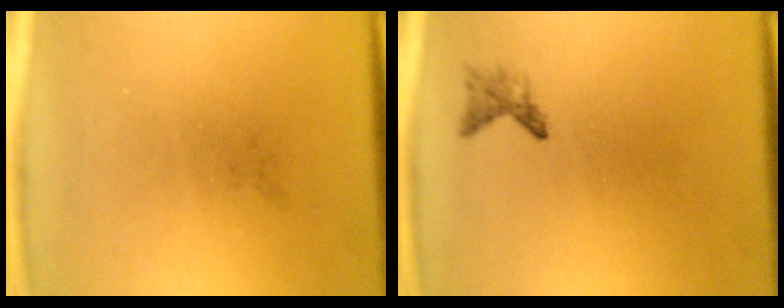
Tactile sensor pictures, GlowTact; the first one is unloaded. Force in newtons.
{"total": 1.1}